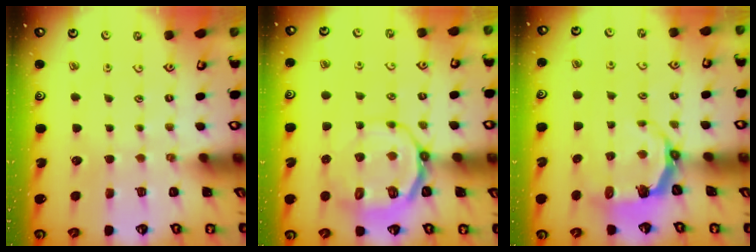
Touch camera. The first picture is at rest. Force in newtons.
{"total": 9.1, "press": 8.6, "slide": 3.0}
{"total": 5.6, "press": 4.0, "slide": 4.0}